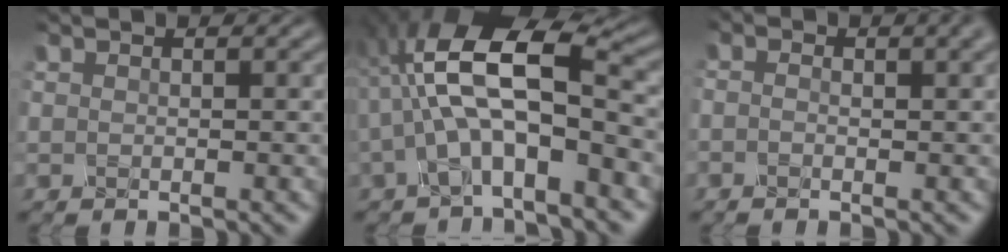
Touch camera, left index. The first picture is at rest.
{"total": 7.7, "force": [-2.1, 2.5, 7.0], "torque": [-0.148, 0.015, -0.023]}
{"total": 2.4, "force": [-0.4, 0.9, 2.1], "torque": [-0.011, 0.015, -0.022]}